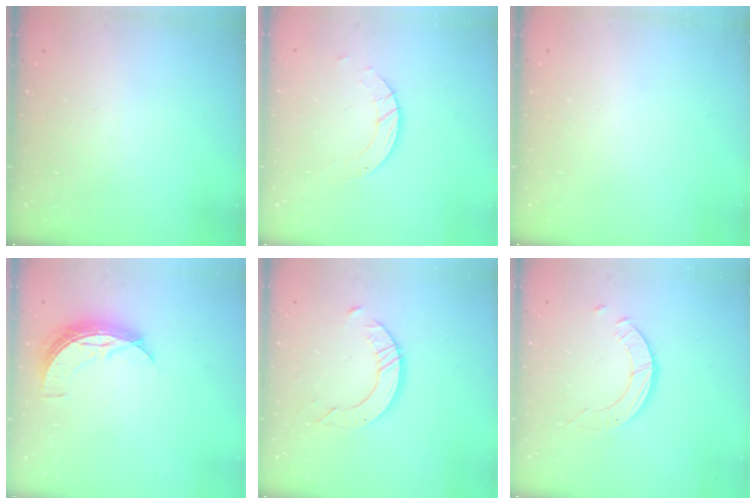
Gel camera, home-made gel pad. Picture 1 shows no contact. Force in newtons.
{"total": 3.6, "press": 3.6, "slide": 0.2}
{"total": 0.0}
{"total": 7.9, "press": 7.9, "slide": 0.4}
{"total": 6.5, "press": 6.5, "slide": 0.6}
{"total": 3.6, "press": 3.5, "slide": 0.4}